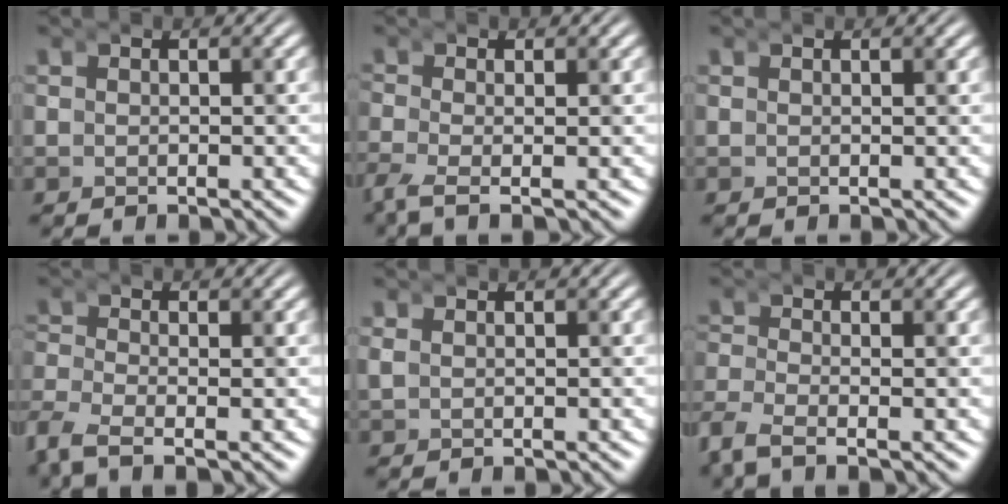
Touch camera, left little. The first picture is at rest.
{"total": 1.7, "force": [-1.3, 0.2, 1.2], "torque": [-0.039, -0.021, -0.024]}
{"total": 0.0}
{"total": 2.8, "force": [-2.4, 0.8, 1.3], "torque": [-0.045, -0.021, -0.041]}
{"total": 0.0}
{"total": 2.7, "force": [-2.5, 0.6, 0.9], "torque": [-0.036, -0.018, -0.044]}